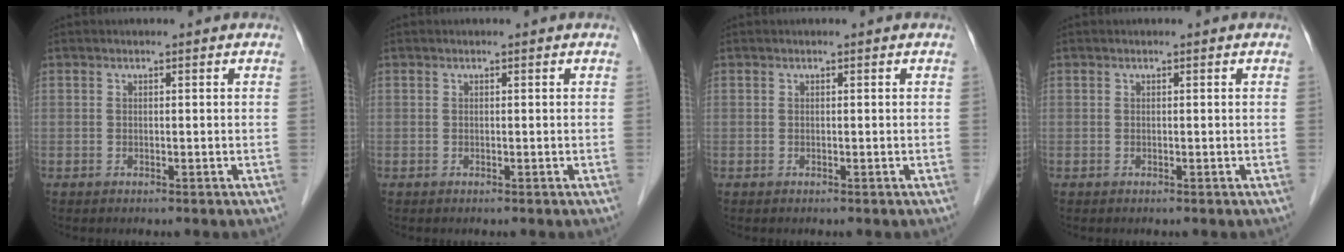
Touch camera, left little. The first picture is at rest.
{"total": 0.0}
{"total": 0.0}
{"total": 0.0}